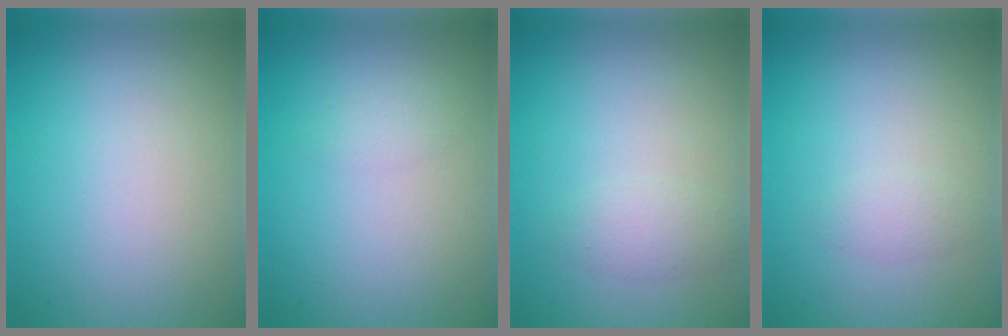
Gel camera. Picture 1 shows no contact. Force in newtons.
{"total": 0.9, "press": 0.9, "slide": 0.1}
{"total": 1.6, "press": 1.6, "slide": 0.1}
{"total": 1.1, "press": 1.1, "slide": 0.1}